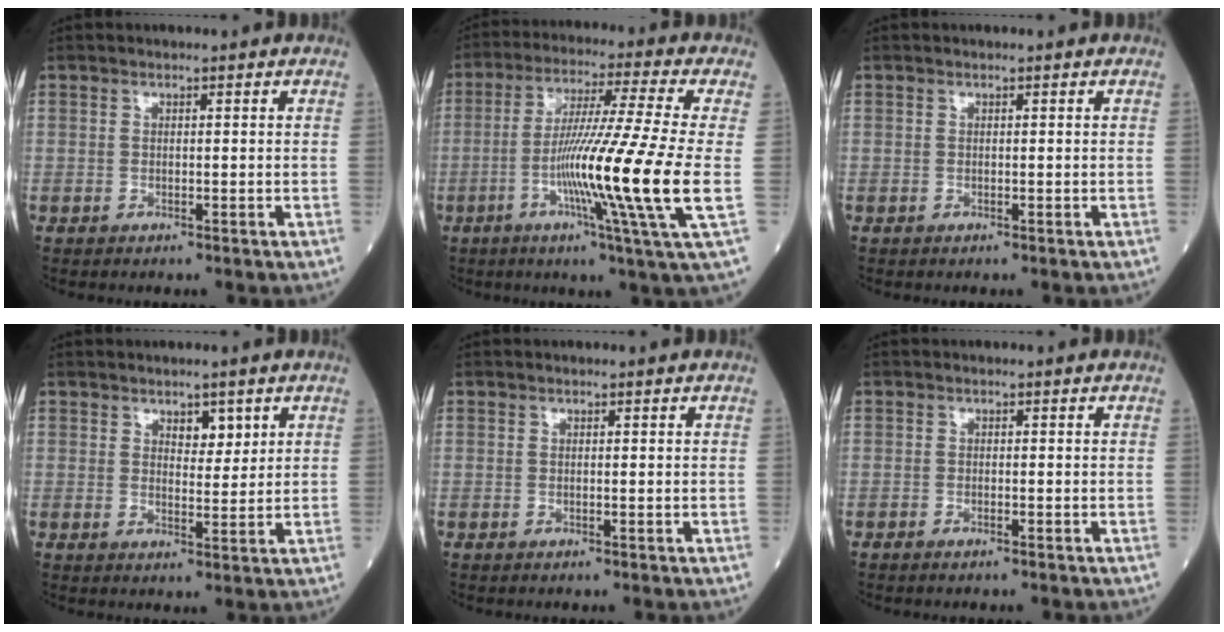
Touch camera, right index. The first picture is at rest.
{"total": 16.4, "force": [-3.1, -2.7, 15.8], "torque": [-0.288, -0.025, -0.066]}
{"total": 0.0}
{"total": 3.2, "force": [1.8, 1.6, 2.1], "torque": [-0.027, -0.001, 0.029]}
{"total": 0.0}
{"total": 0.6, "force": [-0.5, 0.1, 0.4], "torque": [-0.012, -0.001, -0.008]}